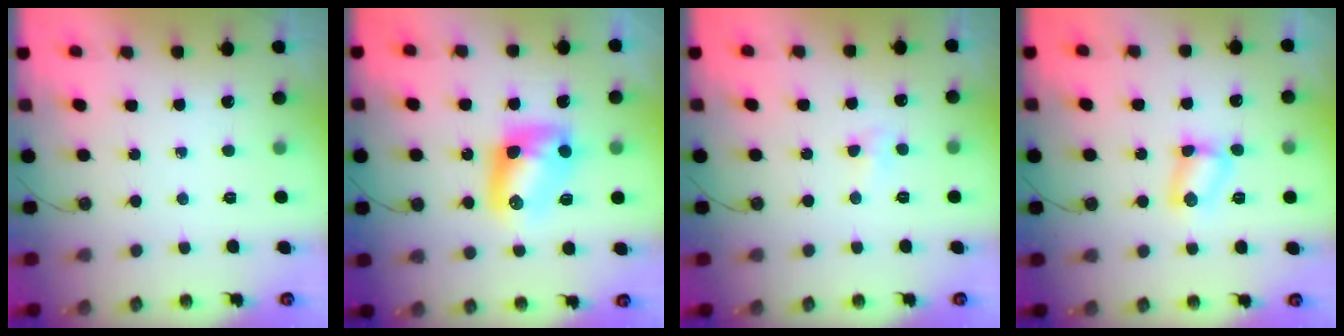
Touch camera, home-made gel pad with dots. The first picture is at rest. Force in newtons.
{"total": 9.9, "press": 9.9, "slide": 0.6}
{"total": 5.0, "press": 3.6, "slide": 3.5}
{"total": 5.7, "press": 4.5, "slide": 3.6}